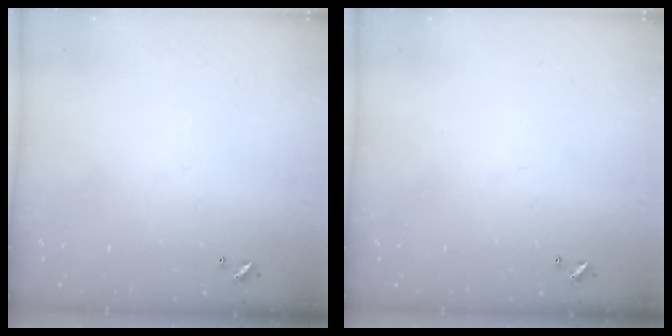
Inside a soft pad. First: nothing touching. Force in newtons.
{"total": 0.0}